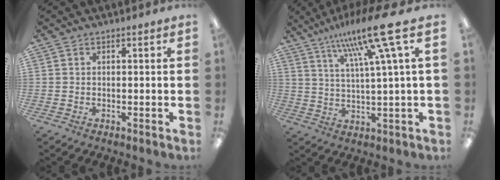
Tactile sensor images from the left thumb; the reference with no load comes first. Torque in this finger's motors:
{"motor_torque": [0.94, 0.06, 0.90, -0.62, 0.11]}